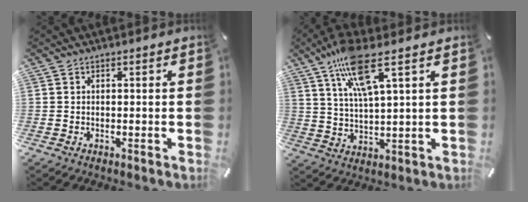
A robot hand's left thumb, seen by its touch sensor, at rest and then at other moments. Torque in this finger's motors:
{"motor_torque": [0.31, 0.25, 1.35, -1.42, 0.45]}